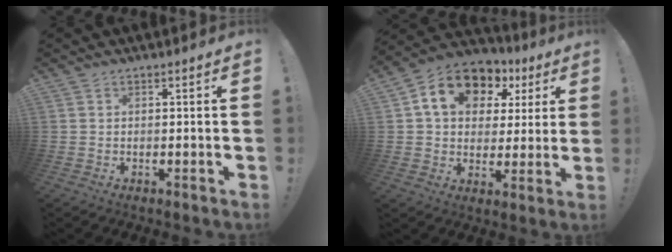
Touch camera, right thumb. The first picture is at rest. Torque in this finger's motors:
{"motor_torque": [1.43, 2.88, 1.12, 0.23, 0.06]}